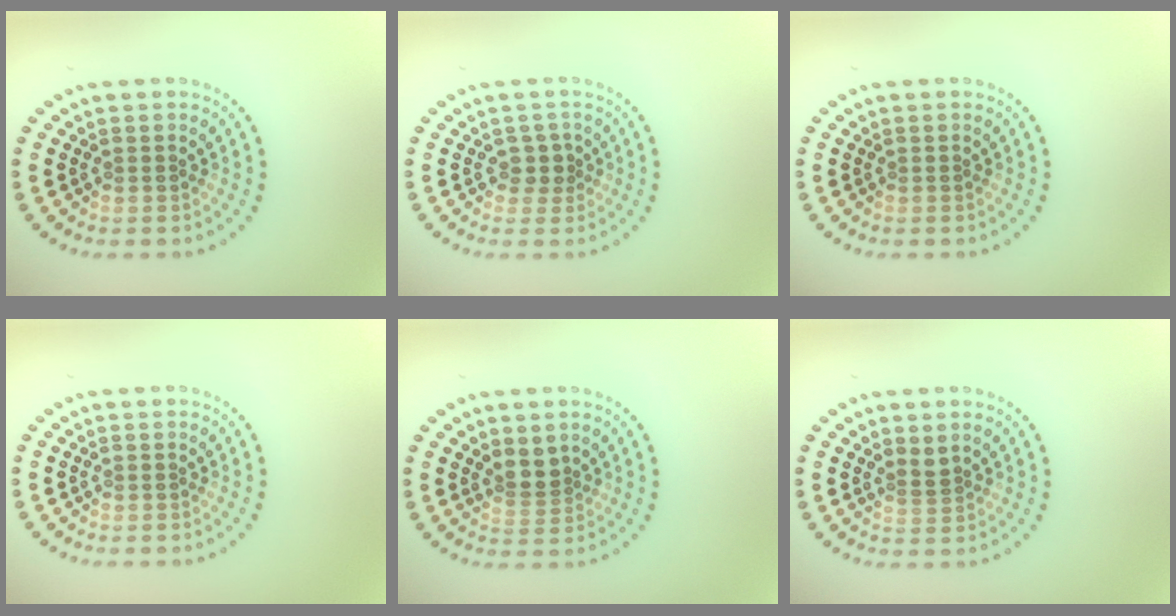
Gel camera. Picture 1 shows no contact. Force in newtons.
{"total": 1.8, "press": 1.4, "slide": 1.1}
{"total": 0.0}
{"total": 0.0}
{"total": 2.2, "press": 1.7, "slide": 1.4}
{"total": 1.2, "press": 0.8, "slide": 0.9}